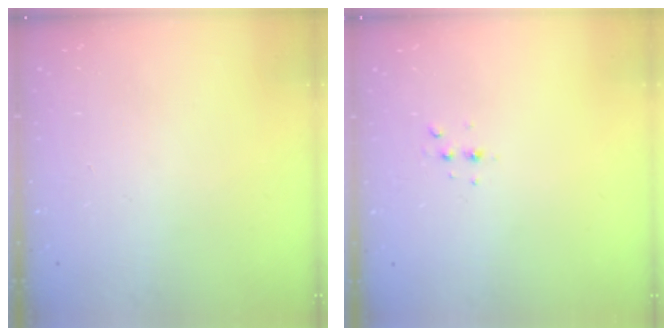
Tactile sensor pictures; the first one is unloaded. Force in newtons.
{"total": 2.8, "press": 2.8, "slide": 0.7}